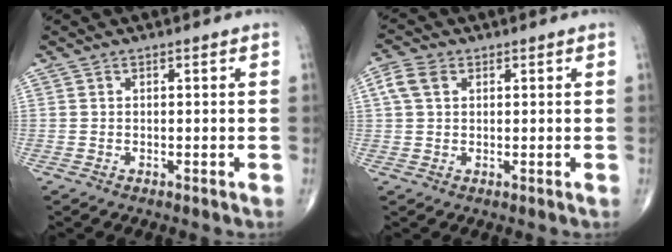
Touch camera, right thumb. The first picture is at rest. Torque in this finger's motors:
{"motor_torque": [0.00, 0.01, 0.23, 0.17, 0.02]}